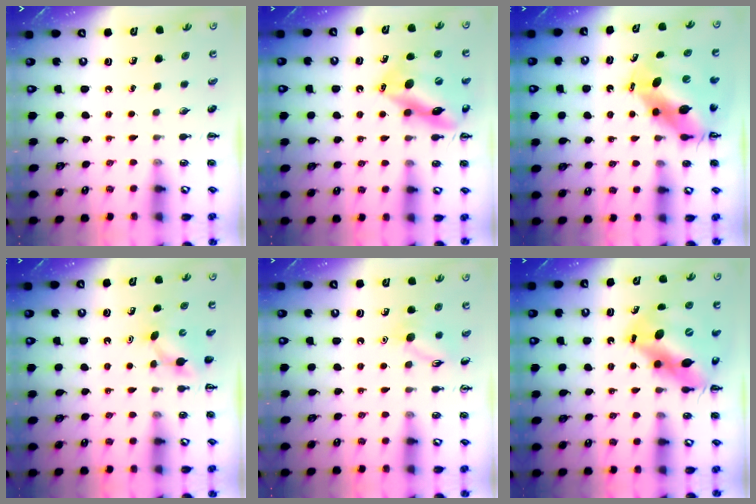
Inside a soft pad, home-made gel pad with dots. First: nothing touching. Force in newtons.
{"total": 15.8, "press": 15.7, "slide": 2.1}
{"total": 10.0, "press": 9.6, "slide": 2.8}
{"total": 4.0, "press": 3.8, "slide": 1.0}
{"total": 9.1, "press": 9.1, "slide": 0.6}
{"total": 13.4, "press": 12.9, "slide": 3.8}